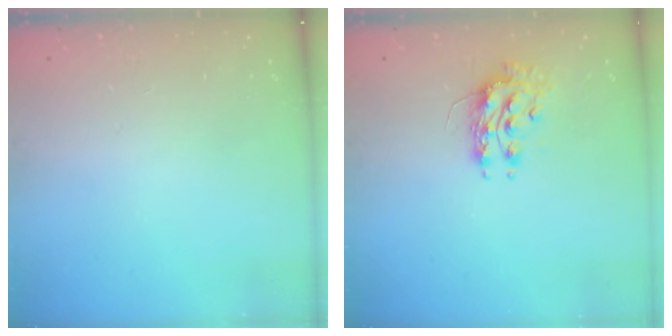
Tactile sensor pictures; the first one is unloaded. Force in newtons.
{"total": 8.5, "press": 8.5, "slide": 0.6}